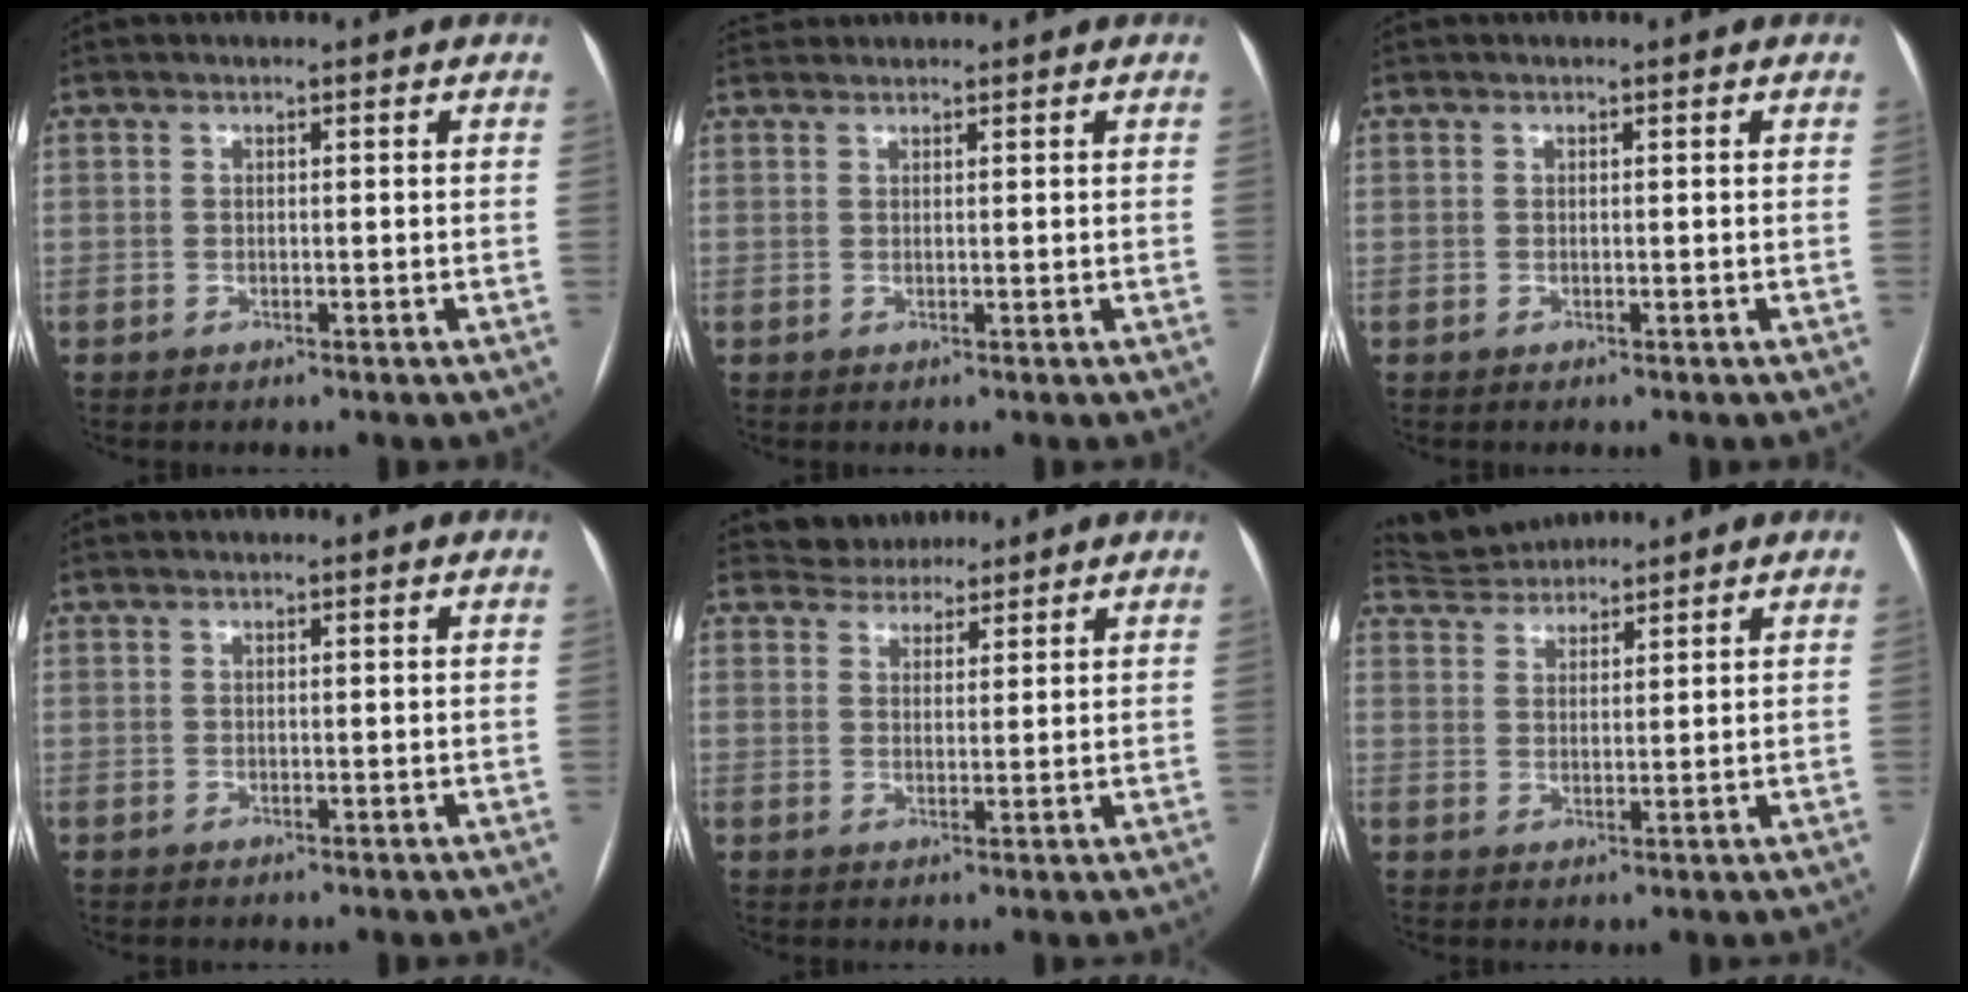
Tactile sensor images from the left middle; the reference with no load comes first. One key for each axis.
{"total": 1.8, "fx": 1.8, "fy": 0.2, "fz": -0.1, "tx": -0.006, "ty": 0.021, "tz": 0.037}
{"total": 0.0}
{"total": 0.0}
{"total": 4.5, "fx": 4.1, "fy": 1.9, "fz": 0.1, "tx": 0.000, "ty": 0.018, "tz": 0.066}
{"total": 6.3, "fx": 6.1, "fy": 1.1, "fz": 0.8, "tx": -0.021, "ty": 0.031, "tz": 0.112}